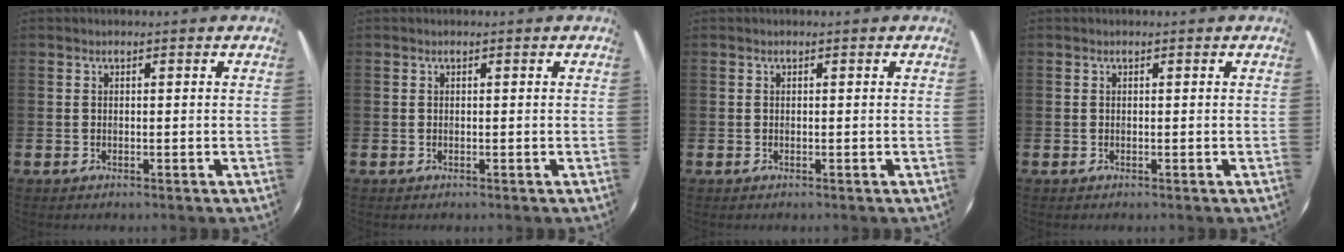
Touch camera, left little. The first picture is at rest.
{"total": 0.0}
{"total": 0.0}
{"total": 0.0}